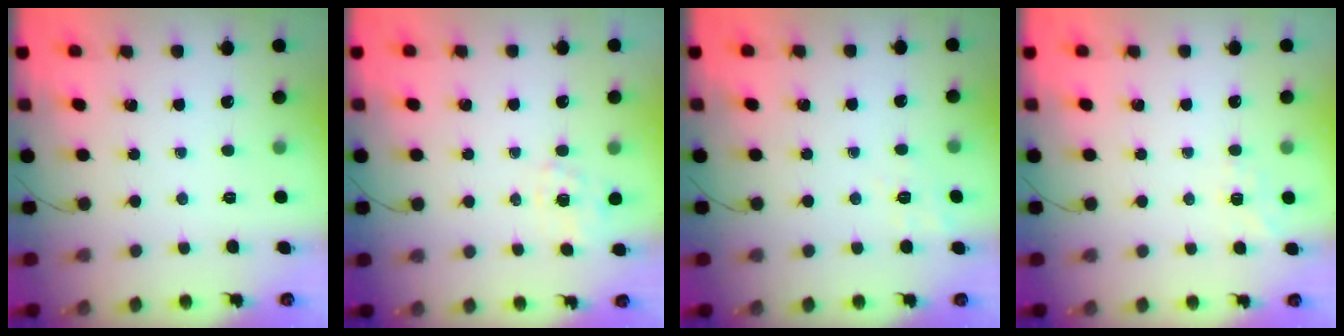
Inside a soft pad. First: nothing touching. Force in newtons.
{"total": 0.9, "press": 0.2, "slide": 0.9}
{"total": 1.9, "press": 0.8, "slide": 1.7}
{"total": 6.6, "press": 6.4, "slide": 1.7}